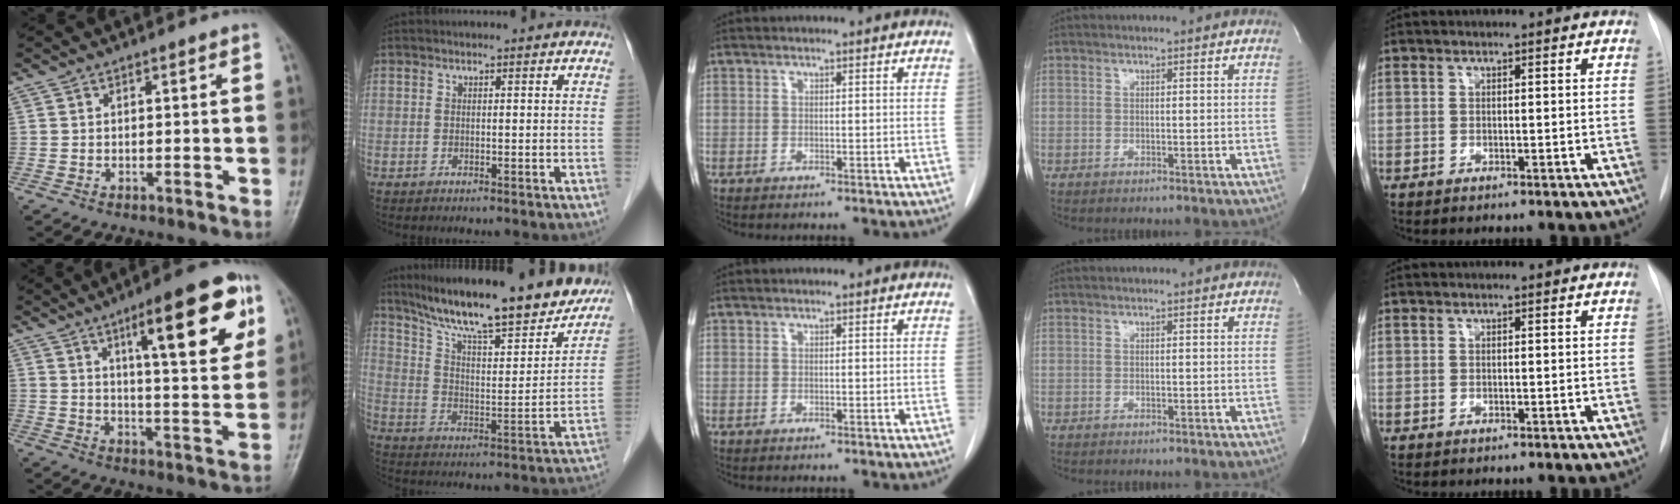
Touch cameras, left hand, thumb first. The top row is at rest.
{"thumb": {"total": 18.7, "force": [8.6, 4.8, 15.9], "torque": [-0.196, -0.029, 0.122]}, "index": {"total": 24.4, "force": [20.7, 3.8, 12.3], "torque": [-0.200, -0.014, 0.301]}}